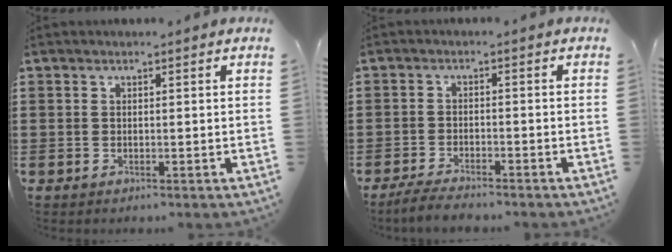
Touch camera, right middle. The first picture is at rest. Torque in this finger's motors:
{"motor_torque": [1.31, -0.66, 0.01, 0.04]}